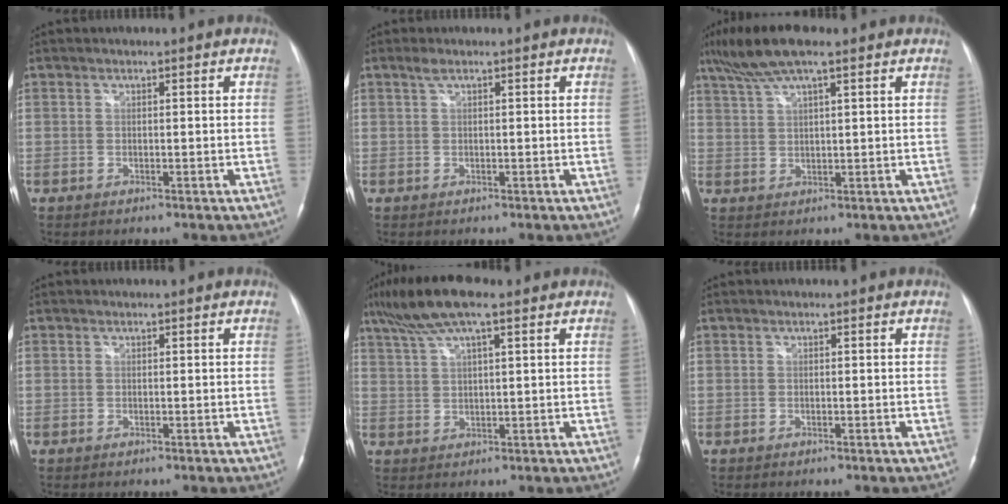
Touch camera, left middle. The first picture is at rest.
{"total": 0.9, "force": [0.7, 0.2, 0.6], "torque": [-0.016, 0.009, 0.015]}
{"total": 8.2, "force": [5.8, 1.0, 5.7], "torque": [-0.117, 0.027, 0.105]}
{"total": 0.0}
{"total": 9.0, "force": [6.2, 1.4, 6.5], "torque": [-0.132, 0.026, 0.110]}
{"total": 0.0}